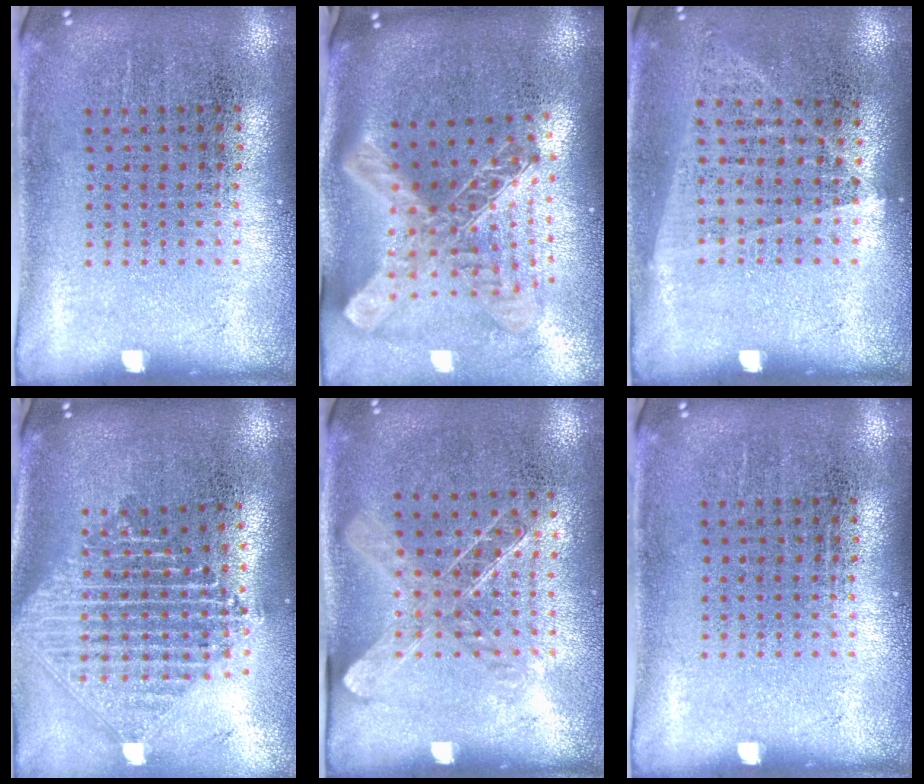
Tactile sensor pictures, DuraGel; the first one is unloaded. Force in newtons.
{"total": 2.9, "press": 2.0, "slide": 2.0}
{"total": 1.0, "press": 0.9, "slide": 0.4}
{"total": 2.4, "press": 1.8, "slide": 1.5}
{"total": 1.3, "press": 1.1, "slide": 0.7}
{"total": 0.0}